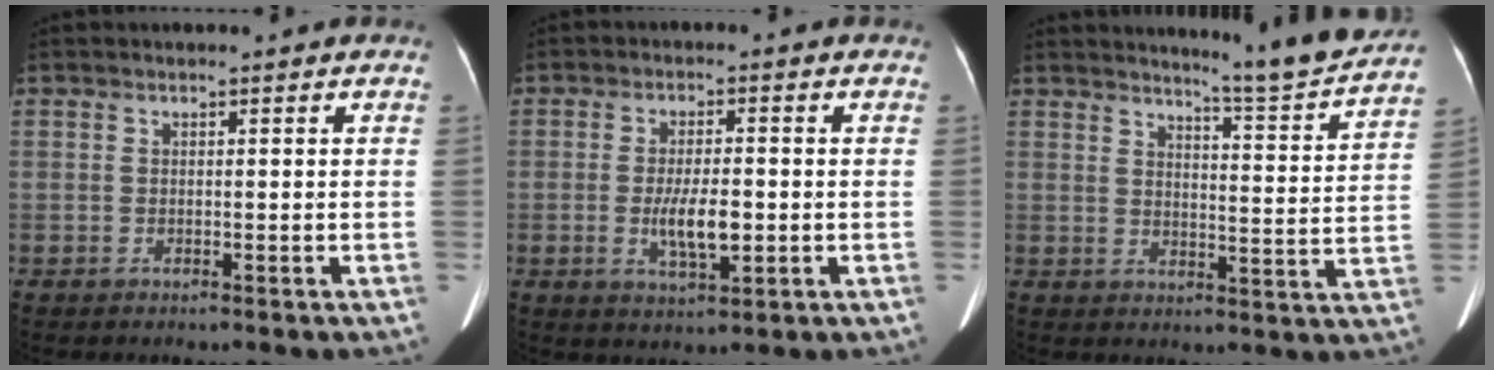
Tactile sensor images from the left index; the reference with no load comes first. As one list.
[{"total": 5.9, "force": [-1.1, 1.7, 5.6], "torque": [-0.107, -0.007, -0.016]}, {"total": 14.9, "force": [14.1, -1.3, 4.7], "torque": [-0.068, -0.071, 0.176]}]